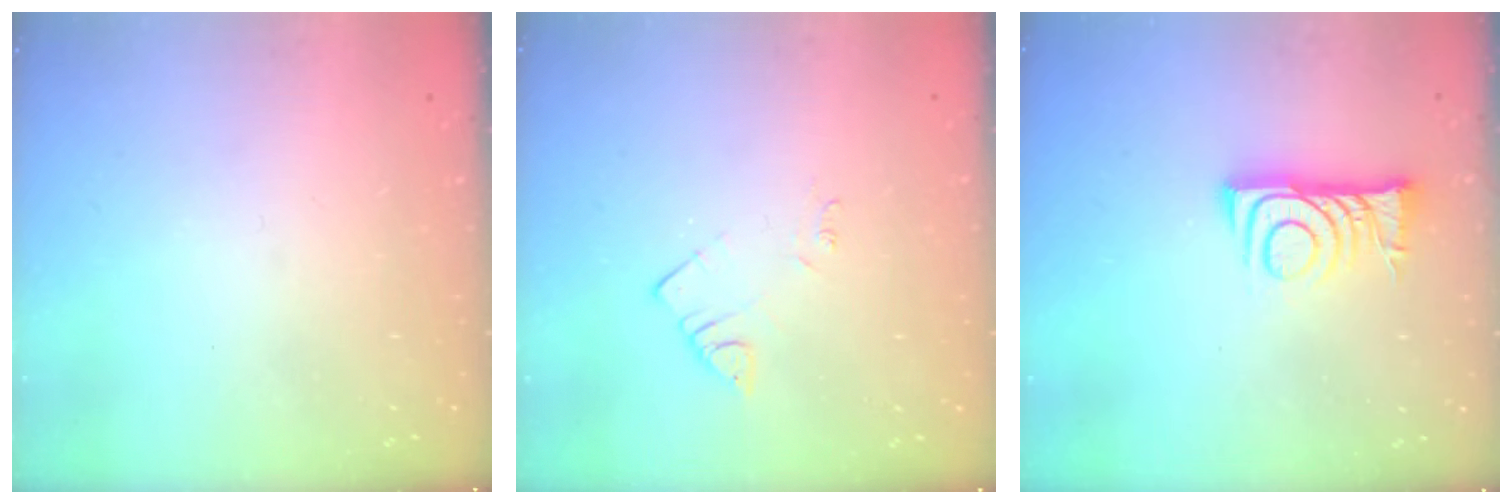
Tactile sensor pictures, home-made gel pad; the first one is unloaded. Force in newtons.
{"total": 2.6, "press": 2.6, "slide": 0.3}
{"total": 7.5, "press": 7.5, "slide": 0.6}